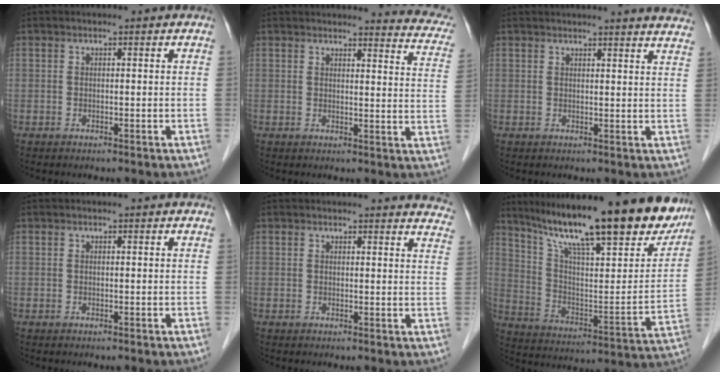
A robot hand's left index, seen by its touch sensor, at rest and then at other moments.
{"total": 9.8, "force": [9.4, 1.1, 2.4], "torque": [-0.002, -0.062, 0.072]}
{"total": 13.1, "force": [12.6, 0.1, 3.6], "torque": [-0.039, -0.037, 0.125]}
{"total": 0.0}
{"total": 8.6, "force": [8.5, 1.2, 1.0], "torque": [0.023, -0.043, 0.052]}
{"total": 26.3, "force": [21.3, 4.5, 14.8], "torque": [-0.238, -0.036, 0.303]}